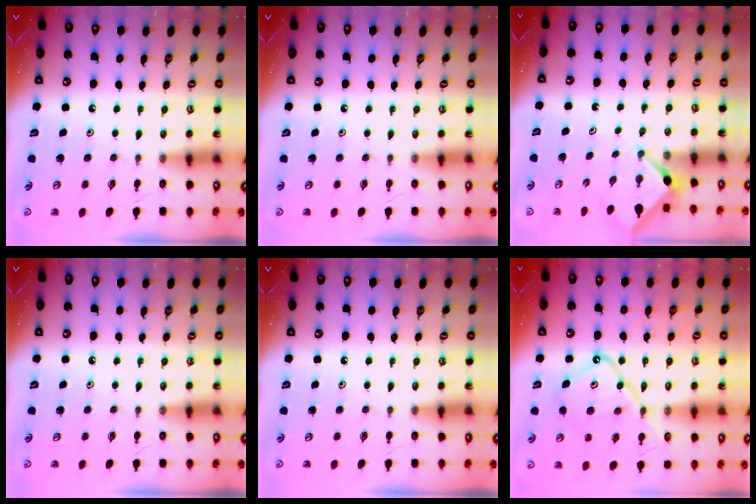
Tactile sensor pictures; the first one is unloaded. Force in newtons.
{"total": 0.0}
{"total": 3.0, "press": 3.0, "slide": 0.3}
{"total": 0.0}
{"total": 0.0}
{"total": 15.3, "press": 15.2, "slide": 1.6}